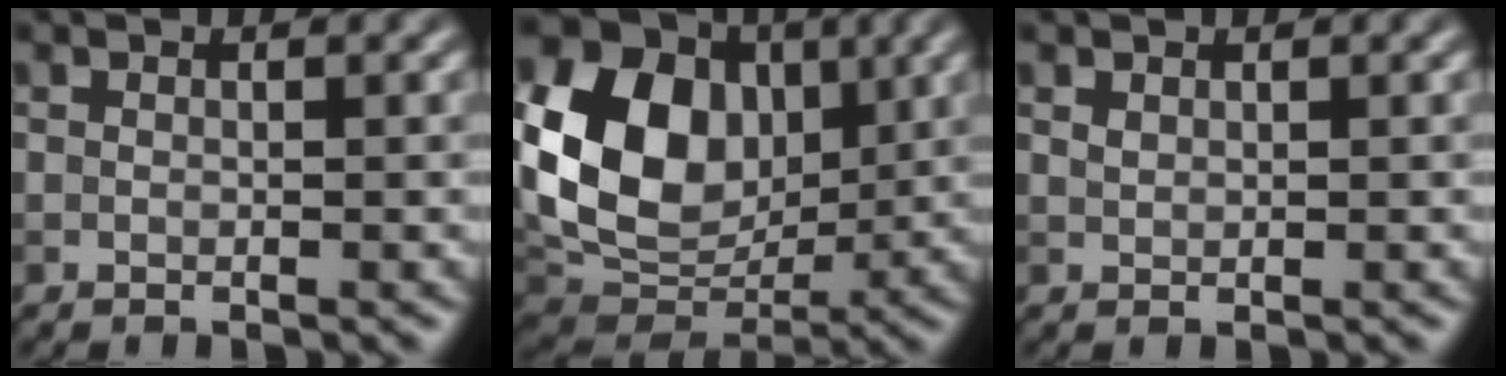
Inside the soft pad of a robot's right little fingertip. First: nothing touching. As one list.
[{"total": 12.3, "force": [1.8, 9.2, 7.9], "torque": [-0.158, 0.002, 0.026]}, {"total": 0.6, "force": [0.4, 0.3, 0.2], "torque": [-0.009, -0.001, 0.012]}]